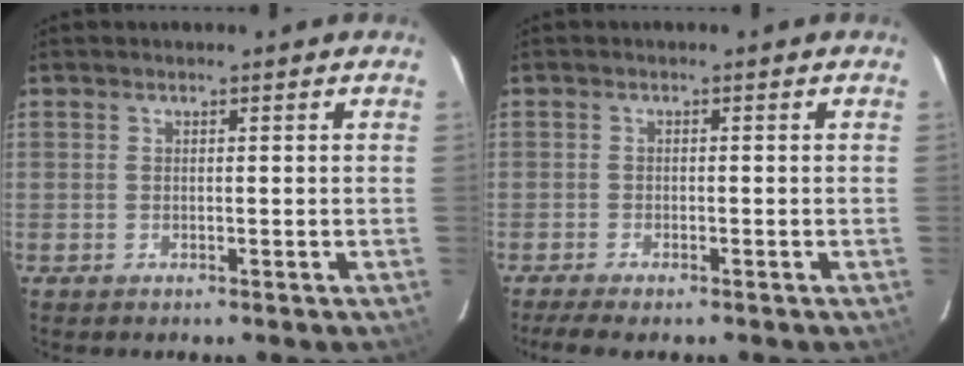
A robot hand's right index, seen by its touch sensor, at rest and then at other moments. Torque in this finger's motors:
{"motor_torque": [0.43, -0.26, 0.19, 0.03]}